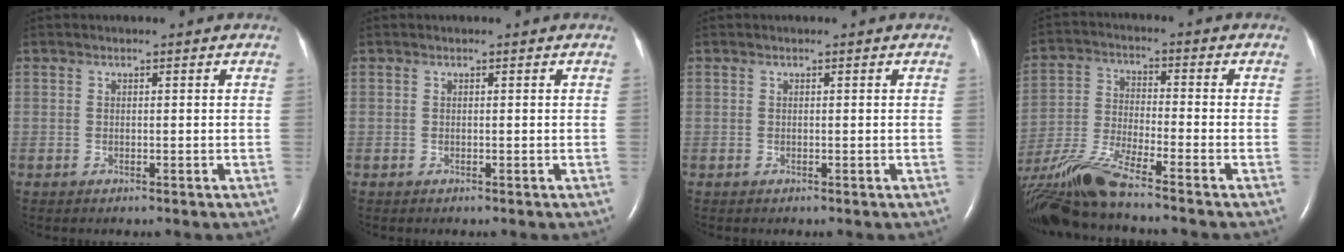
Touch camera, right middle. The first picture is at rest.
{"total": 0.0}
{"total": 0.0}
{"total": 12.8, "force": [-10.8, -0.6, 6.9], "torque": [-0.152, -0.020, -0.208]}